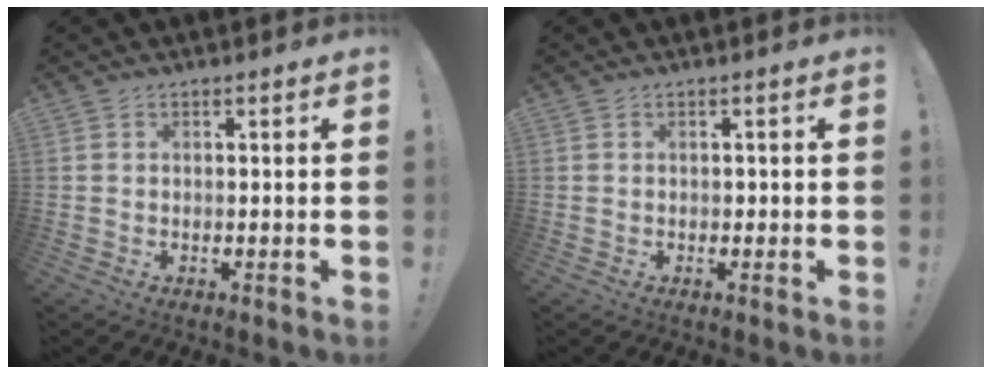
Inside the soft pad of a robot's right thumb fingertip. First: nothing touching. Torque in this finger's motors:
{"motor_torque": [0.28, 0.03, 0.22, -0.04, 0.00]}